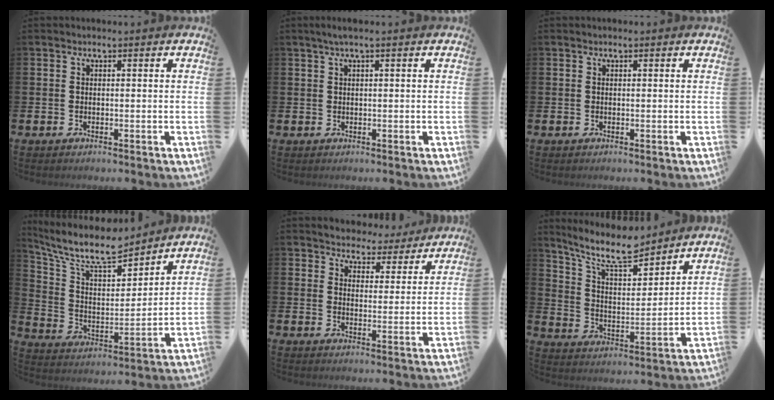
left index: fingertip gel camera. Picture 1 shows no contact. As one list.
[{"total": 1.5, "force": [0.7, 0.0, 1.3], "torque": [-0.032, 0.007, 0.013]}, {"total": 0.0}, {"total": 9.9, "force": [8.7, 2.7, 3.8], "torque": [-0.114, -0.059, 0.151]}, {"total": 4.1, "force": [3.8, 1.5, -0.3], "torque": [-0.008, -0.035, 0.063]}, {"total": 9.8, "force": [8.6, 2.3, 4.1], "torque": [-0.110, -0.047, 0.154]}]